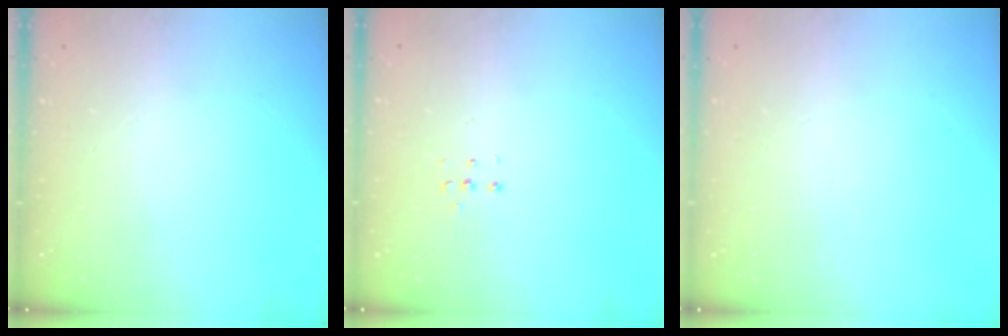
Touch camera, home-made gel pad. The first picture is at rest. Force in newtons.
{"total": 3.8, "press": 3.7, "slide": 0.7}
{"total": 0.0}